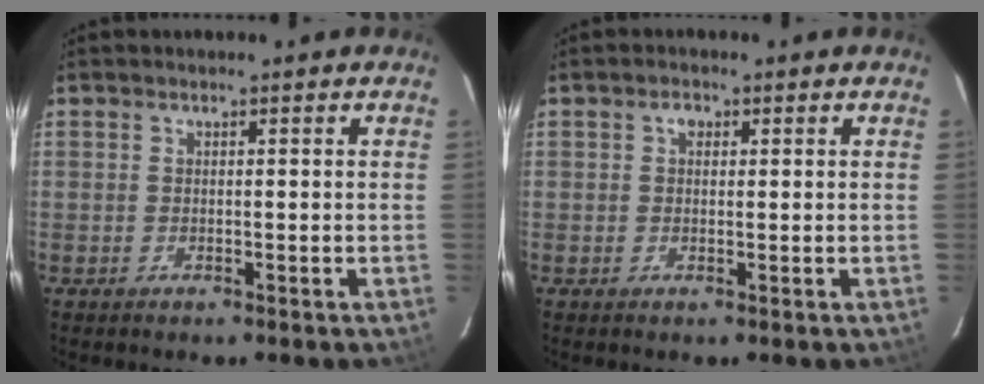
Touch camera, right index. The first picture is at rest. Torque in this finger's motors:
{"motor_torque": [0.19, -0.02, 0.14, 0.02]}